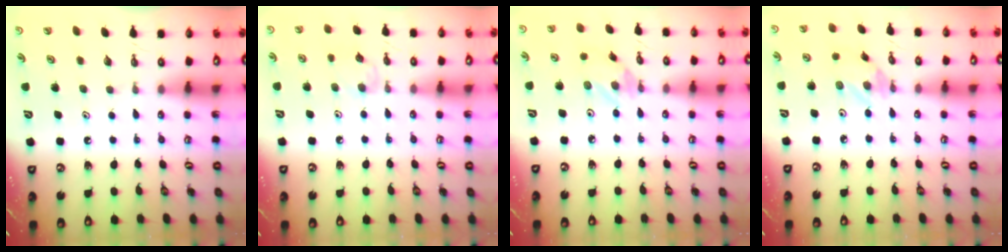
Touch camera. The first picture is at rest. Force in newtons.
{"total": 6.3, "press": 6.2, "slide": 0.7}
{"total": 2.1, "press": 2.1, "slide": 0.1}
{"total": 2.1, "press": 2.1, "slide": 0.1}